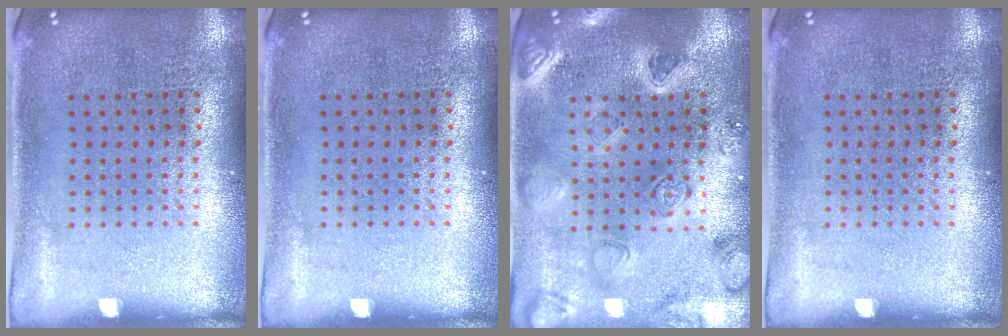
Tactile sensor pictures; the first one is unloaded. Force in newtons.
{"total": 0.0}
{"total": 2.3, "press": 2.3, "slide": 0.3}
{"total": 0.0}